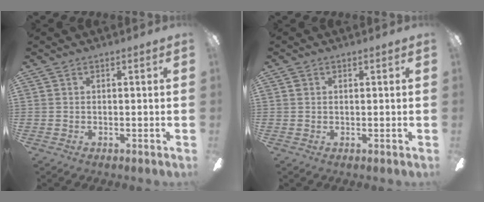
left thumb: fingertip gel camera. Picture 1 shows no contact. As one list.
[{"total": 0.8, "force": [0.3, 0.6, 0.4], "torque": [0.001, 0.002, 0.003]}]